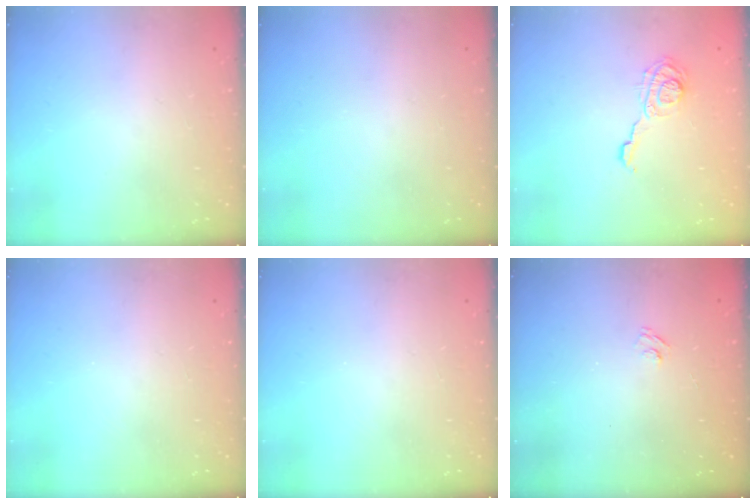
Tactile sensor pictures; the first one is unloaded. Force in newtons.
{"total": 0.0}
{"total": 9.2, "press": 9.2, "slide": 0.4}
{"total": 0.0}
{"total": 0.0}
{"total": 2.7, "press": 2.5, "slide": 0.9}